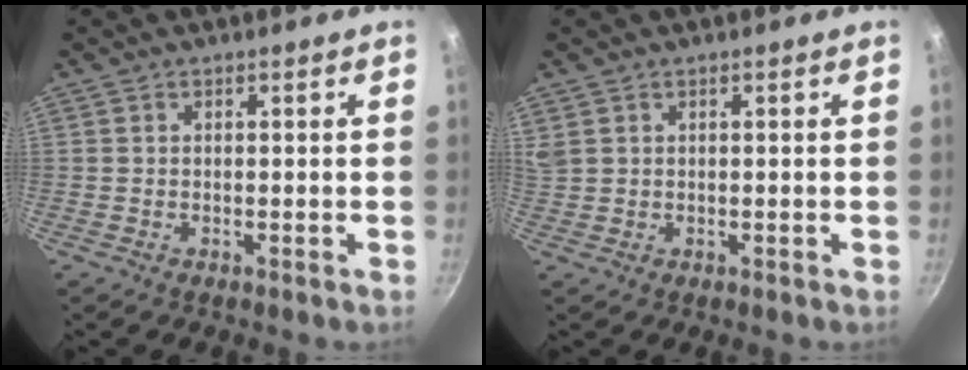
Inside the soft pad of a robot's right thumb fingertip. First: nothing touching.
{"total": 2.7, "force": [1.6, 1.8, 1.3], "torque": [-0.021, 0.004, 0.037]}